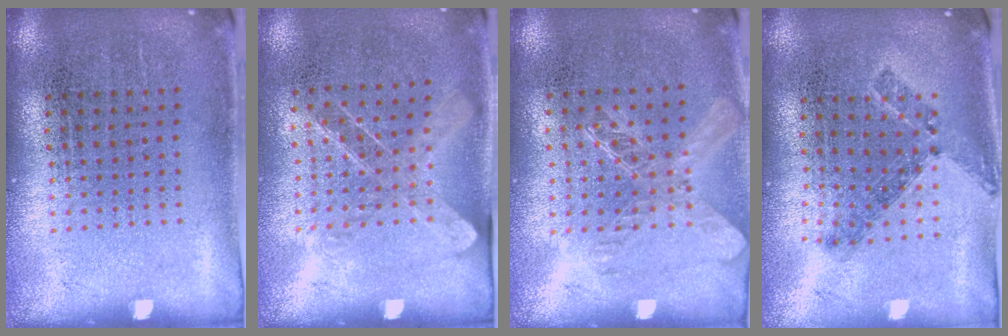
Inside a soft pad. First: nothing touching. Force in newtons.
{"total": 1.3, "press": 1.0, "slide": 0.7}
{"total": 1.4, "press": 1.2, "slide": 0.6}
{"total": 0.9, "press": 0.8, "slide": 0.5}